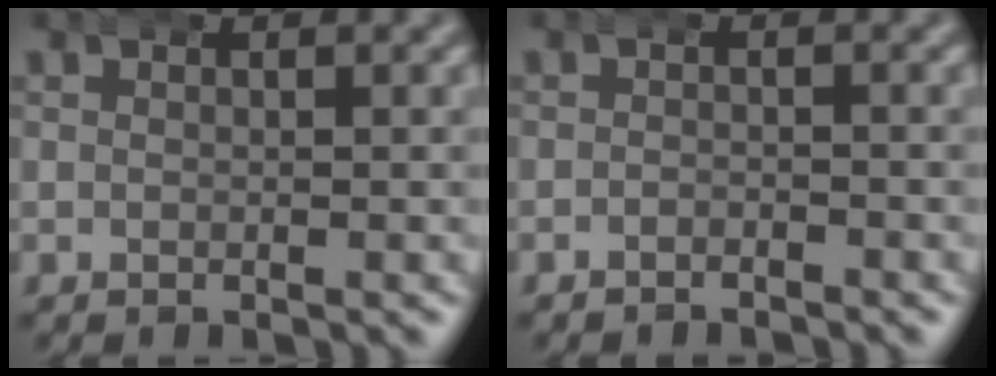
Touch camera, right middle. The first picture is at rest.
{"total": 1.5, "force": [-1.5, 0.0, -0.1], "torque": [0.002, -0.005, -0.026]}